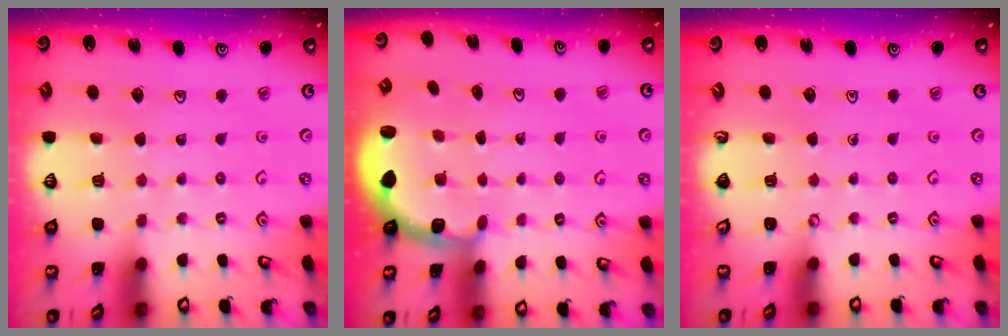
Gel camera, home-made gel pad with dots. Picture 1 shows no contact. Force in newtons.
{"total": 2.2, "press": 2.0, "slide": 1.0}
{"total": 0.0}